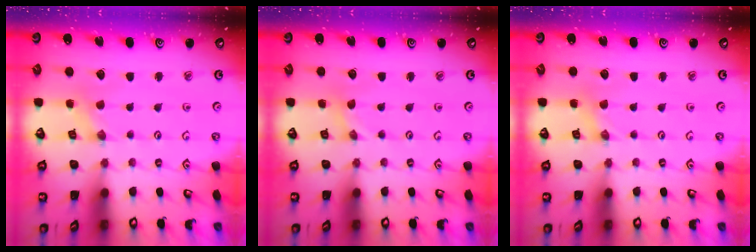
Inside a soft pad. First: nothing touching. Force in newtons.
{"total": 0.0}
{"total": 0.7, "press": 0.7, "slide": 0.2}